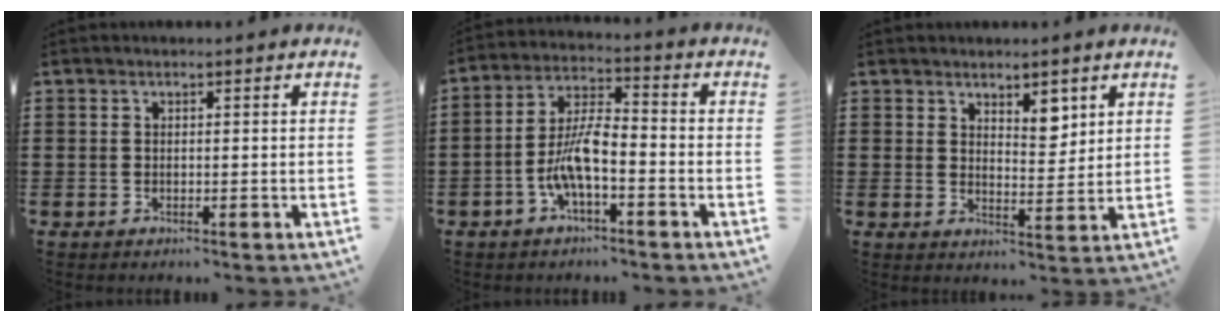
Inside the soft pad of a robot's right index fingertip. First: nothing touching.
{"total": 7.3, "force": [-2.9, 2.3, 6.3], "torque": [-0.149, -0.006, -0.061]}
{"total": 4.4, "force": [3.1, 2.2, 2.2], "torque": [-0.035, -0.004, 0.053]}